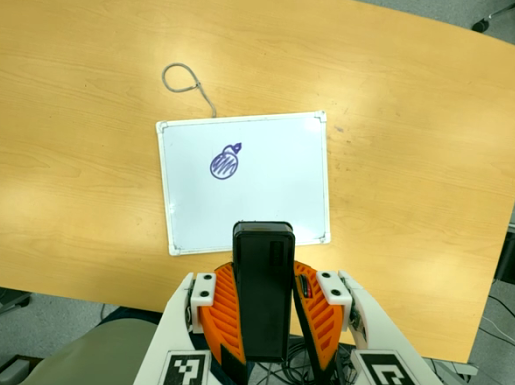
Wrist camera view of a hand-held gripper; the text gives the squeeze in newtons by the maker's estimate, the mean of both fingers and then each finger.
{"total": 9.8, "left": 8.2, "right": 11.4}